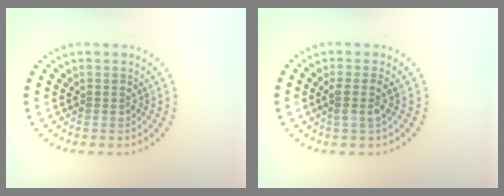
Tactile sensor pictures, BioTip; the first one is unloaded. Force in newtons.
{"total": 1.7, "press": 1.3, "slide": 1.0}